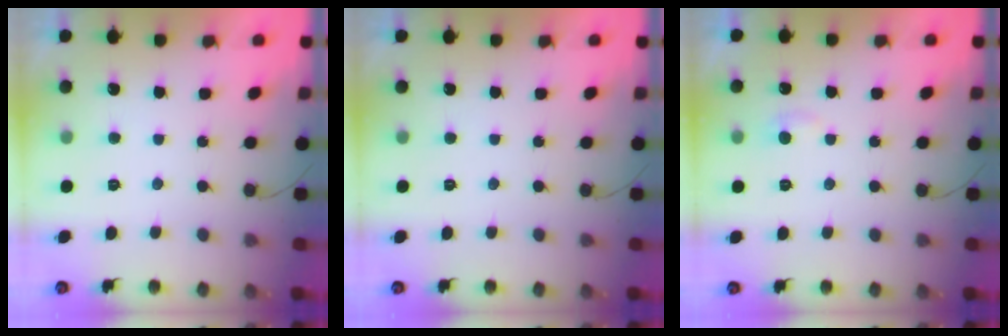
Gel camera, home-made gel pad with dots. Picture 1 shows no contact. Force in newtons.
{"total": 0.0}
{"total": 4.2, "press": 4.1, "slide": 0.5}